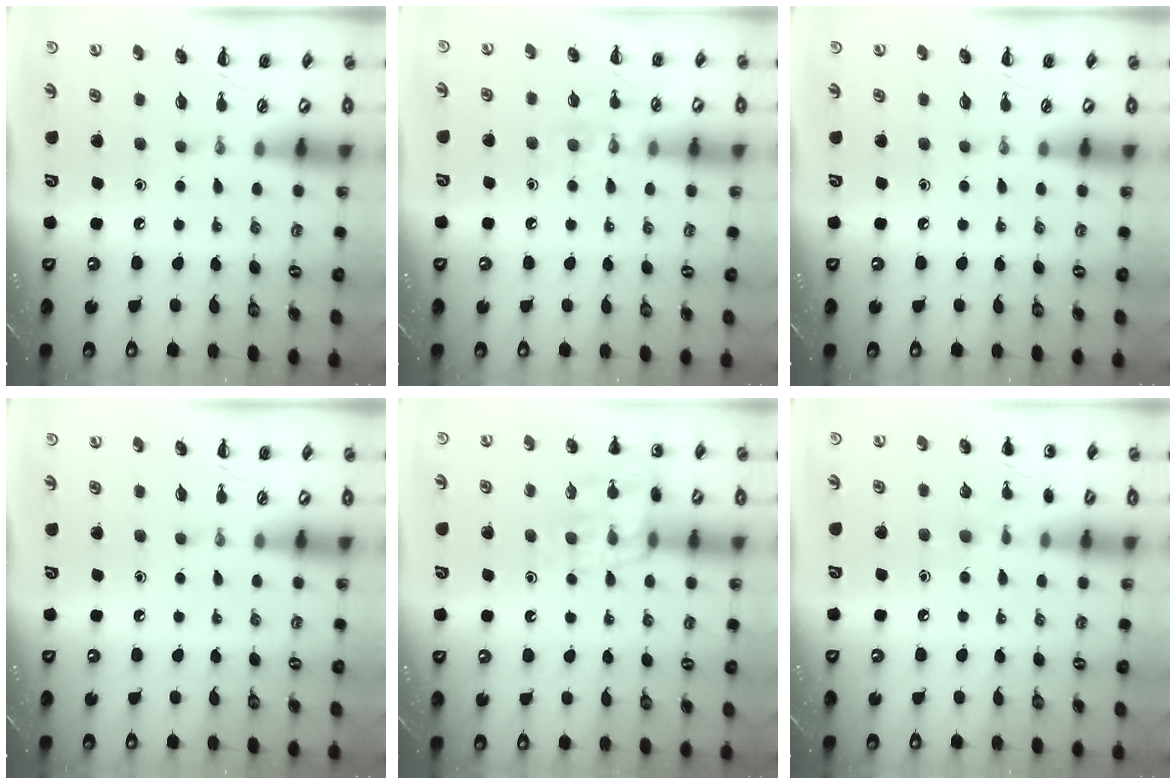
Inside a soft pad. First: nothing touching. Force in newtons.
{"total": 8.2, "press": 8.1, "slide": 0.8}
{"total": 0.0}
{"total": 0.0}
{"total": 14.6, "press": 14.5, "slide": 2.1}
{"total": 6.7, "press": 6.5, "slide": 1.8}